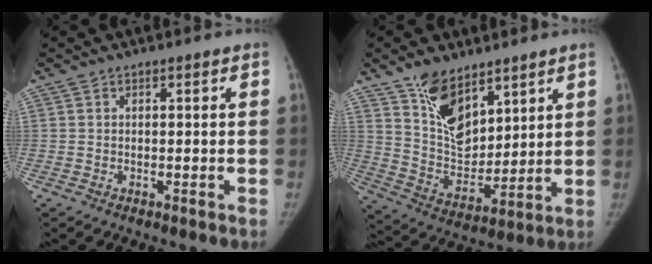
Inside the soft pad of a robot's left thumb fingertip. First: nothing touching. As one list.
[{"total": 13.3, "force": [8.6, 7.1, 7.2], "torque": [-0.087, -0.063, 0.172]}]